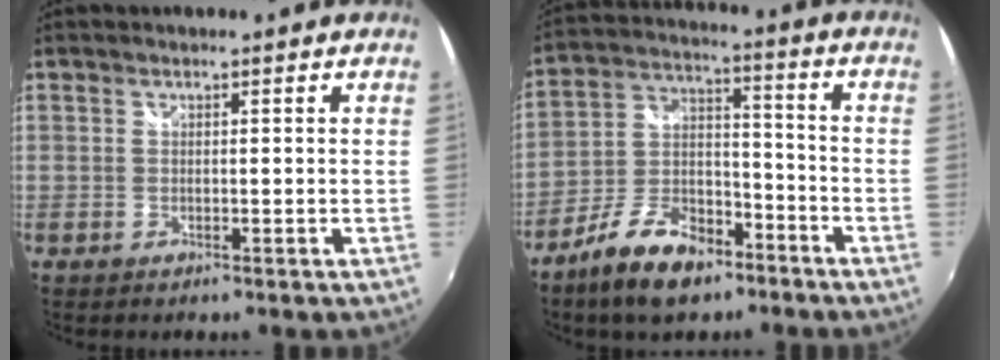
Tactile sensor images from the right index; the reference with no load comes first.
{"total": 13.6, "force": [-9.1, 6.4, 7.8], "torque": [-0.164, 0.011, -0.158]}